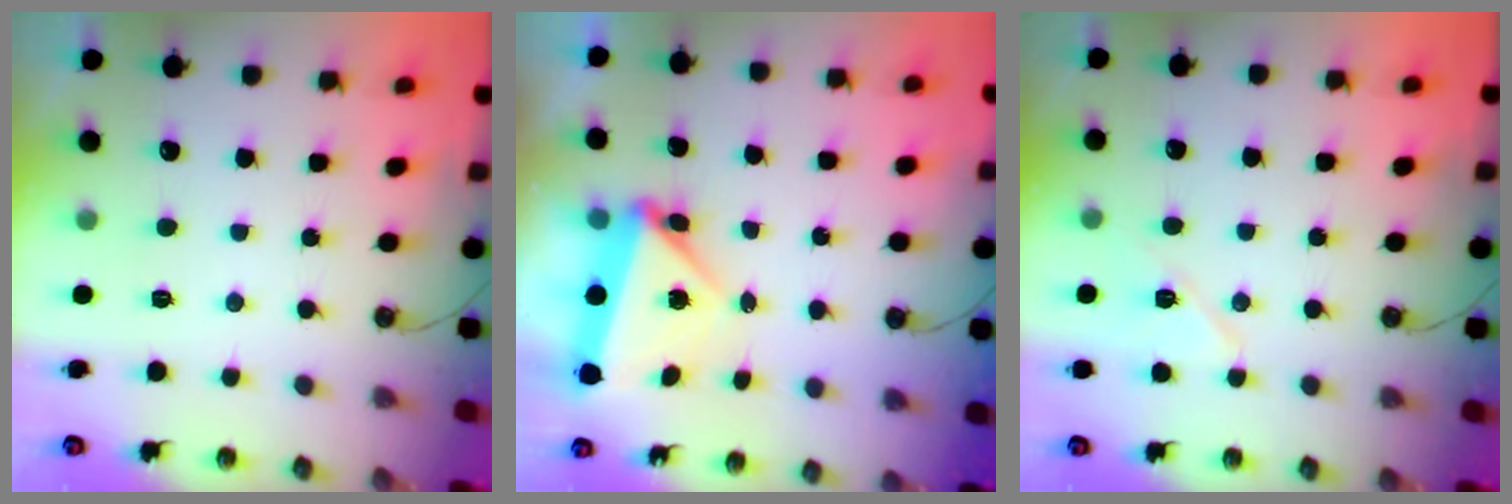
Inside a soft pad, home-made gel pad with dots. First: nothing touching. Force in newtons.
{"total": 7.2, "press": 5.1, "slide": 5.1}
{"total": 7.5, "press": 7.4, "slide": 0.9}